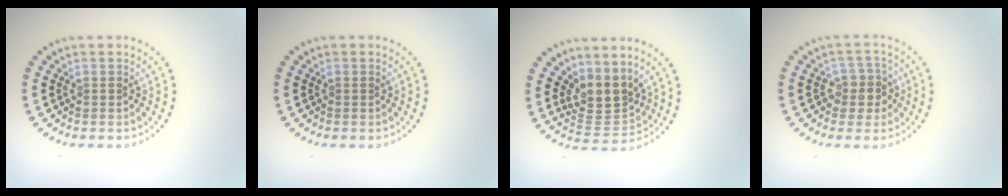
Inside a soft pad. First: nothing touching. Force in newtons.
{"total": 0.0}
{"total": 3.6, "press": 2.6, "slide": 2.4}
{"total": 2.5, "press": 2.3, "slide": 1.0}